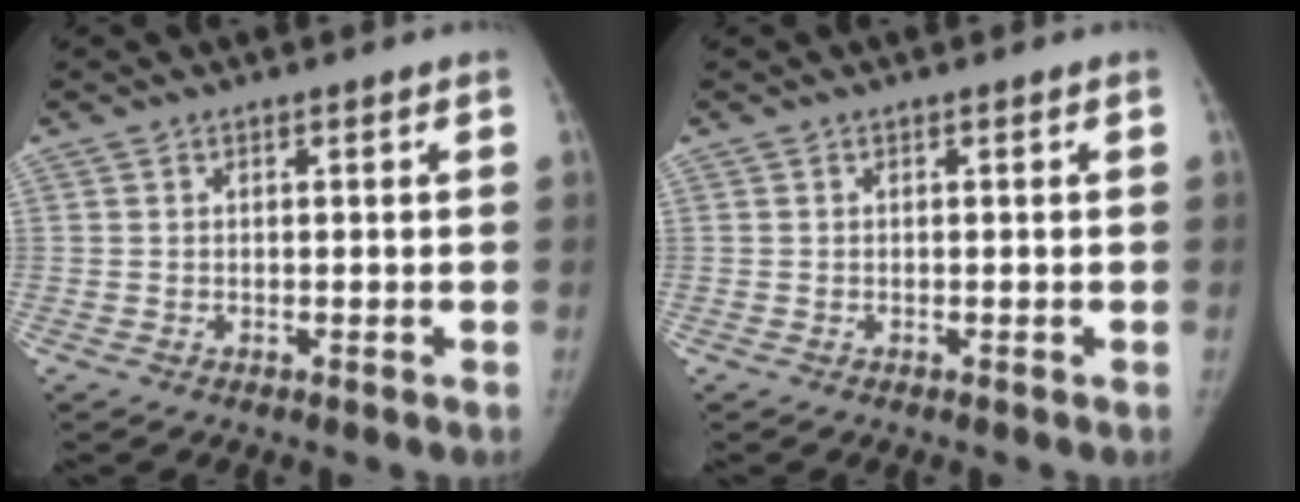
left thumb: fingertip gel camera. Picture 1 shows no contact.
{"total": 0.0}